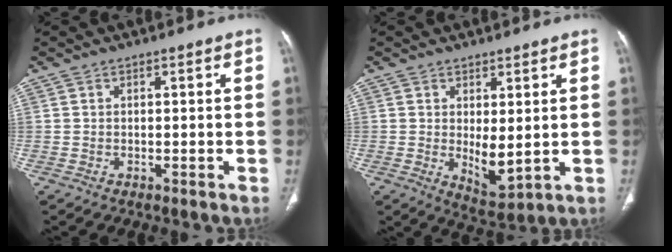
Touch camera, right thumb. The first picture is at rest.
{"total": 6.1, "force": [0.4, 2.7, 5.5], "torque": [-0.077, -0.021, 0.020]}